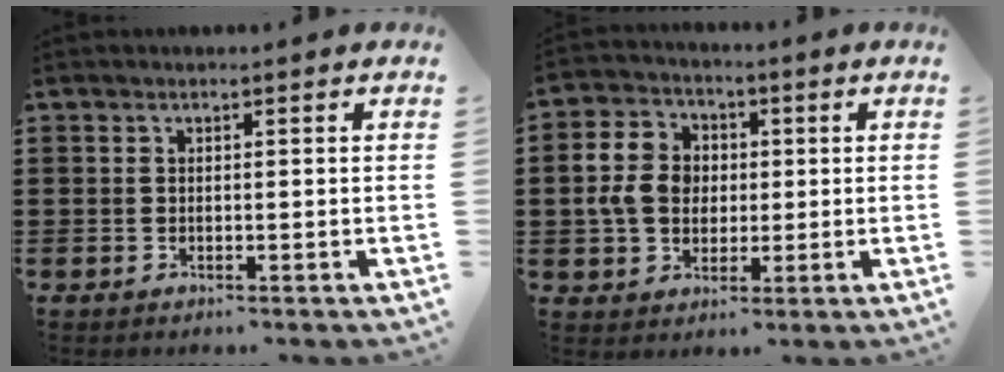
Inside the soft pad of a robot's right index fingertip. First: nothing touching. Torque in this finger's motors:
{"motor_torque": [1.14, 0.67, 0.80, 0.12]}